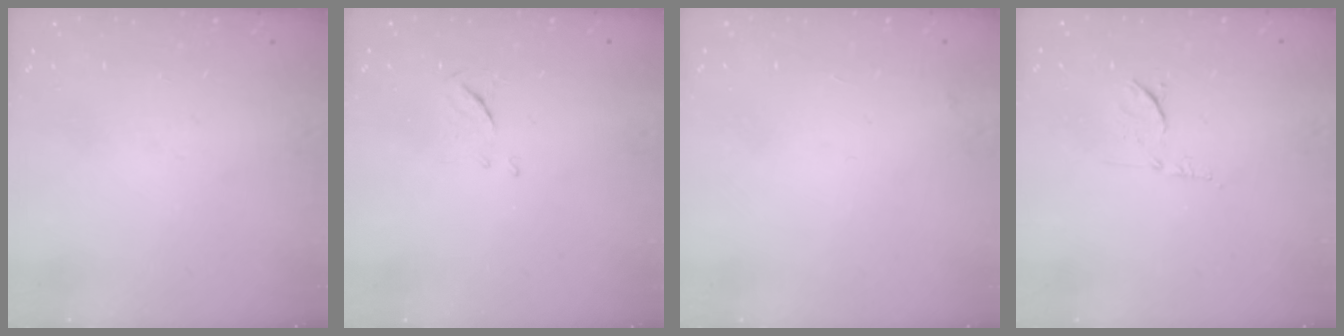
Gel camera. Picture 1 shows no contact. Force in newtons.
{"total": 6.4, "press": 6.4, "slide": 0.4}
{"total": 2.5, "press": 2.4, "slide": 0.4}
{"total": 6.6, "press": 6.5, "slide": 0.9}